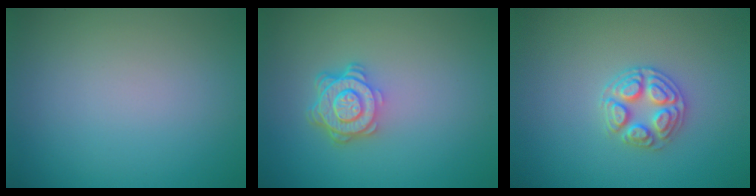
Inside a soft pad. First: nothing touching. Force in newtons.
{"total": 4.3, "press": 3.2, "slide": 2.9}
{"total": 2.8, "press": 2.7, "slide": 0.9}